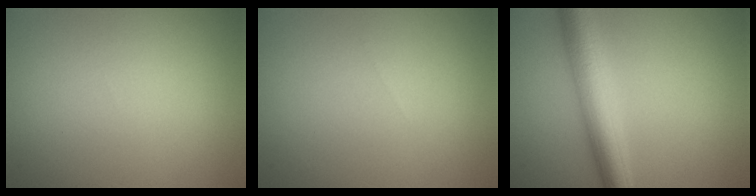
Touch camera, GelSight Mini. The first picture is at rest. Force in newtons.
{"total": 0.0}
{"total": 5.8, "press": 5.8, "slide": 0.1}